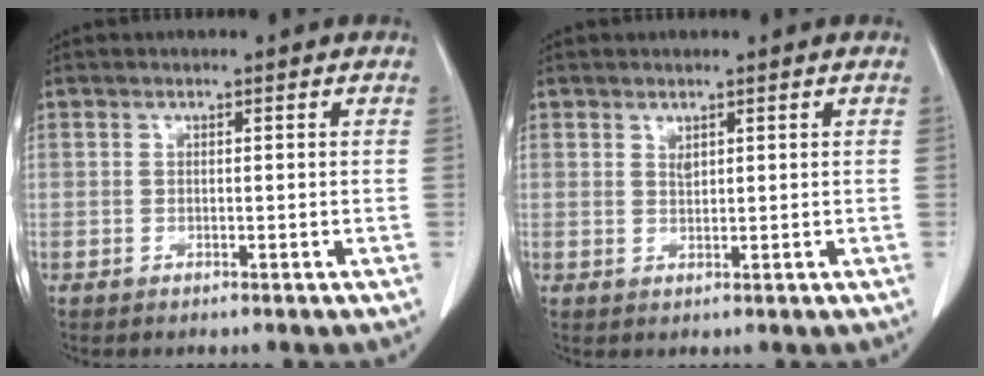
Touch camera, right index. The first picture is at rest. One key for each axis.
{"total": 1.1, "fx": 0.8, "fy": 0.4, "fz": 0.7, "tx": -0.013, "ty": -0.004, "tz": 0.017}